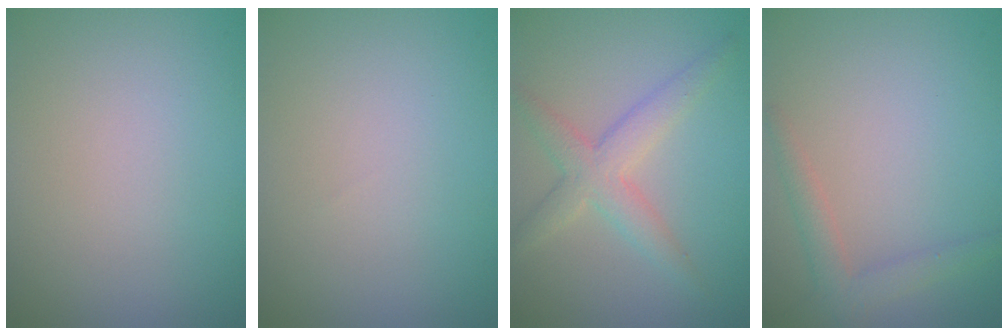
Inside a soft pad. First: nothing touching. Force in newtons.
{"total": 0.0}
{"total": 3.5, "press": 3.5, "slide": 0.1}
{"total": 2.3, "press": 2.3, "slide": 0.1}